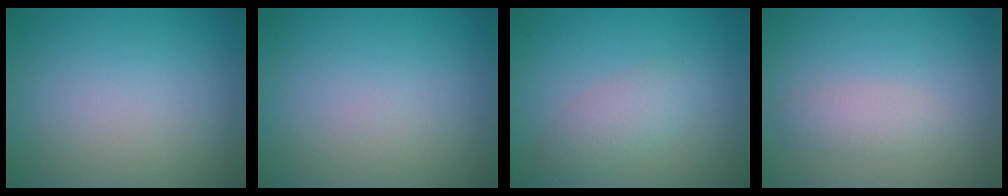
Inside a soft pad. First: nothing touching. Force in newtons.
{"total": 0.0}
{"total": 2.4, "press": 2.4, "slide": 0.2}
{"total": 1.7, "press": 1.7, "slide": 0.1}